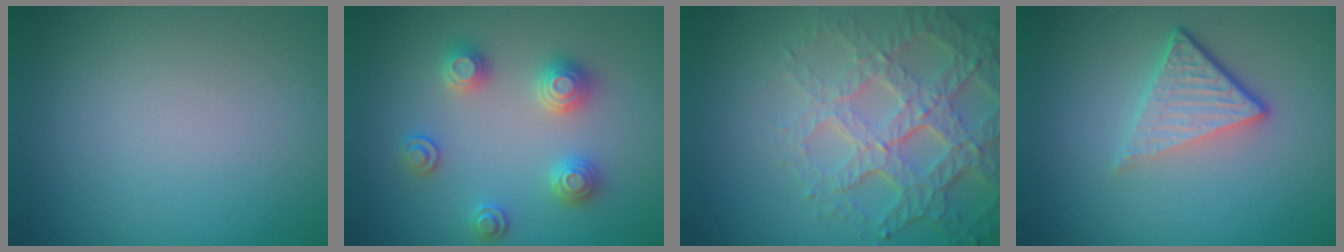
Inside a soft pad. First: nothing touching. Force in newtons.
{"total": 2.9, "press": 2.8, "slide": 0.3}
{"total": 7.4, "press": 5.2, "slide": 5.2}
{"total": 4.1, "press": 2.7, "slide": 3.1}